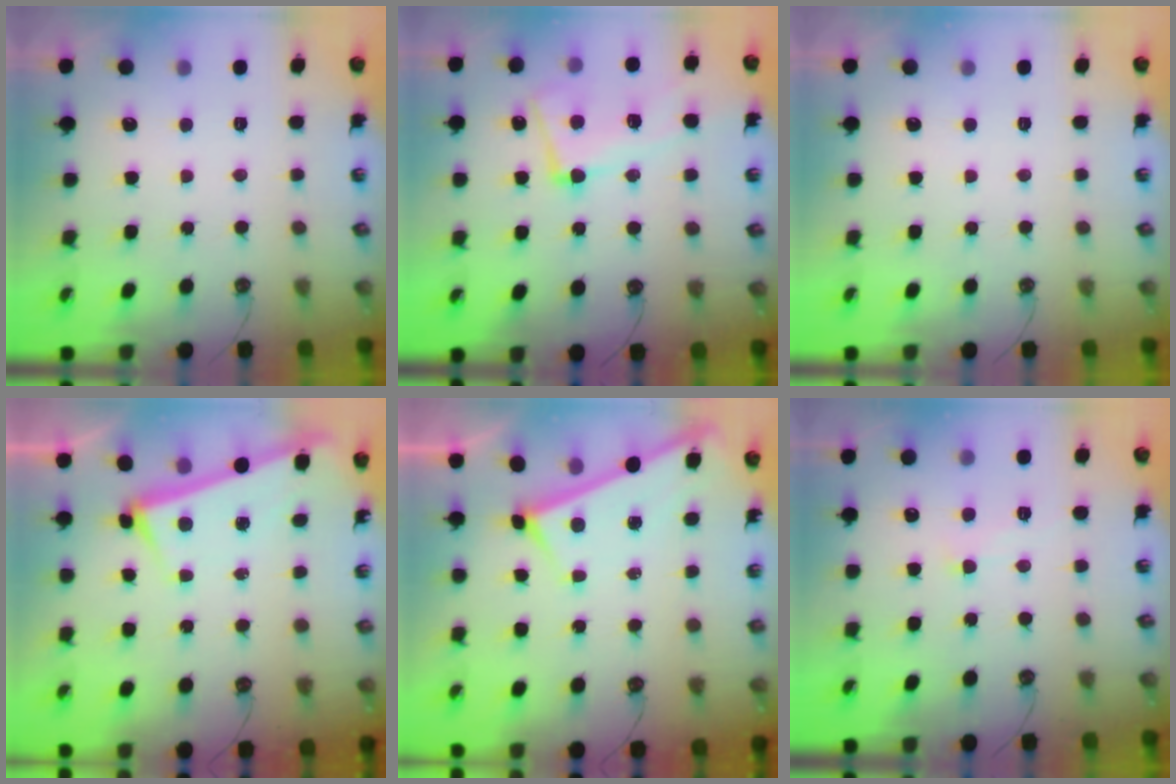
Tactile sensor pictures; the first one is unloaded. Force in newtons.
{"total": 8.9, "press": 8.6, "slide": 2.1}
{"total": 0.0}
{"total": 3.3, "press": 3.2, "slide": 0.8}
{"total": 3.0, "press": 3.0, "slide": 0.2}
{"total": 2.0, "press": 1.9, "slide": 0.6}